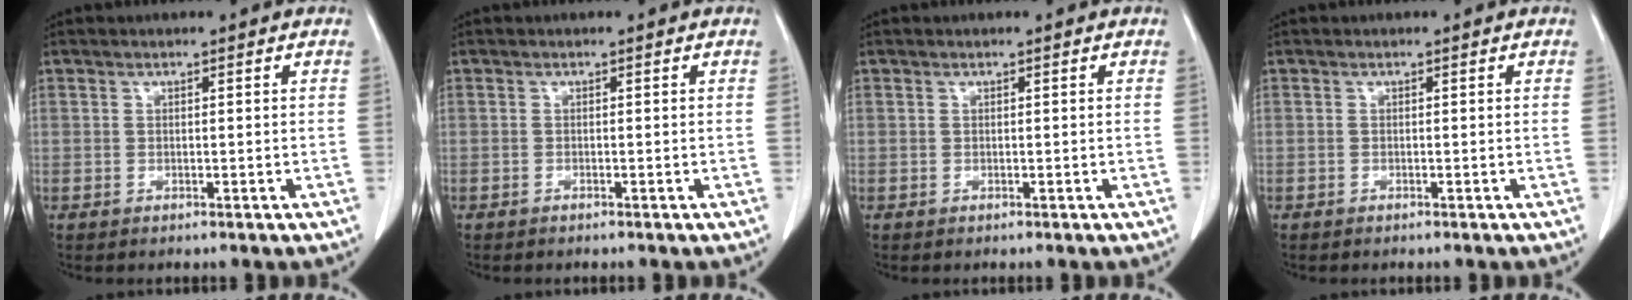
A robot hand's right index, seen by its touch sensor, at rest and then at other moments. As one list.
[{"total": 0.0}, {"total": 0.0}, {"total": 0.0}]